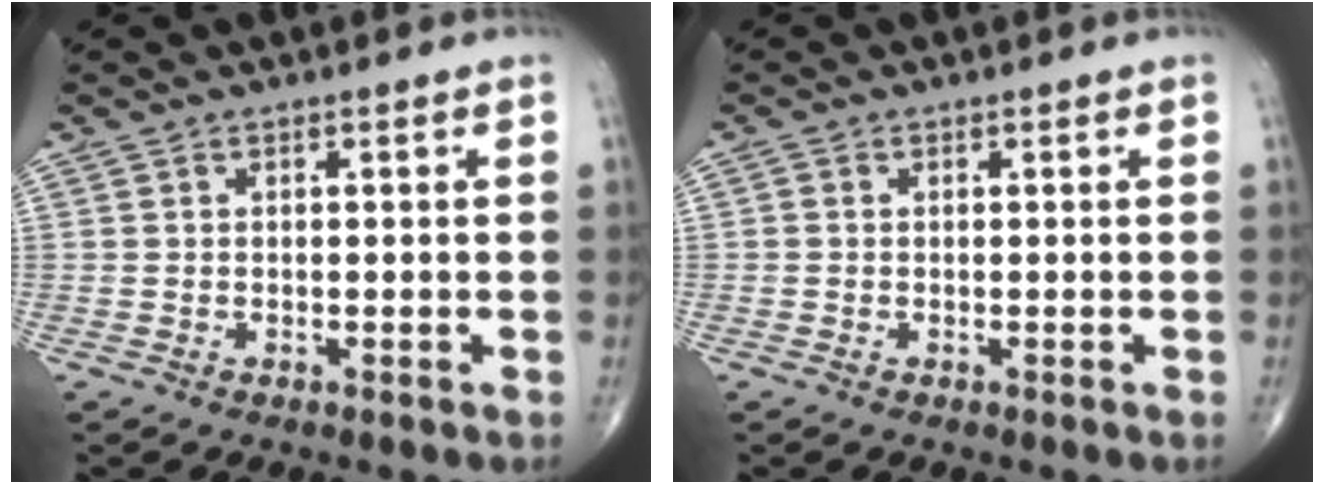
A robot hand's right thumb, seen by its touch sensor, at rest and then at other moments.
{"total": 0.5, "force": [0.0, 0.5, 0.2], "torque": [-0.003, 0.000, -0.004]}